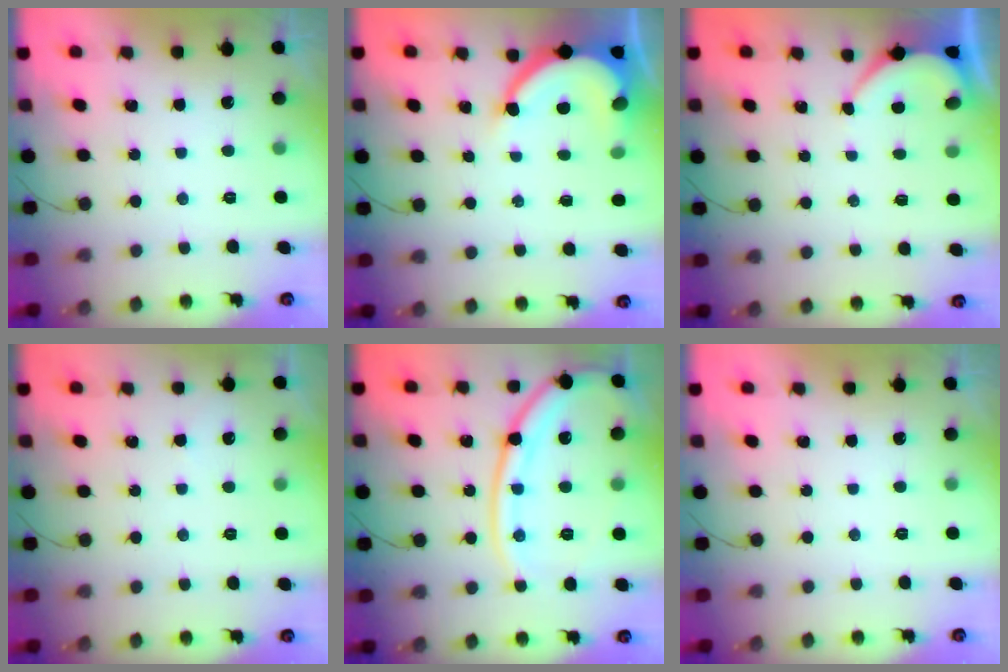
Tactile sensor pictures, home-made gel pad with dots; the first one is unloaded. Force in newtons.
{"total": 10.0, "press": 9.9, "slide": 1.0}
{"total": 2.2, "press": 2.2, "slide": 0.2}
{"total": 1.2, "press": 1.2, "slide": 0.3}
{"total": 17.0, "press": 17.0, "slide": 1.7}
{"total": 0.0}